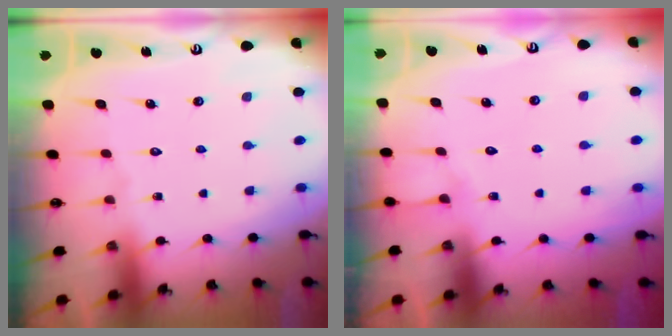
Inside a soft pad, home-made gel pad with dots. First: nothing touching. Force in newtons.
{"total": 4.0, "press": 4.0, "slide": 0.4}